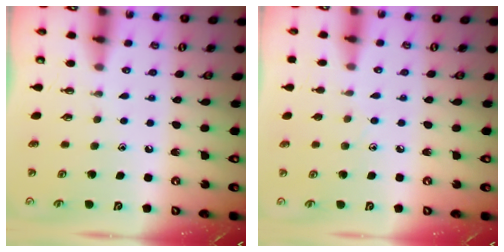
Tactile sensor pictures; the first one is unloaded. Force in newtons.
{"total": 5.7, "press": 5.7, "slide": 0.7}